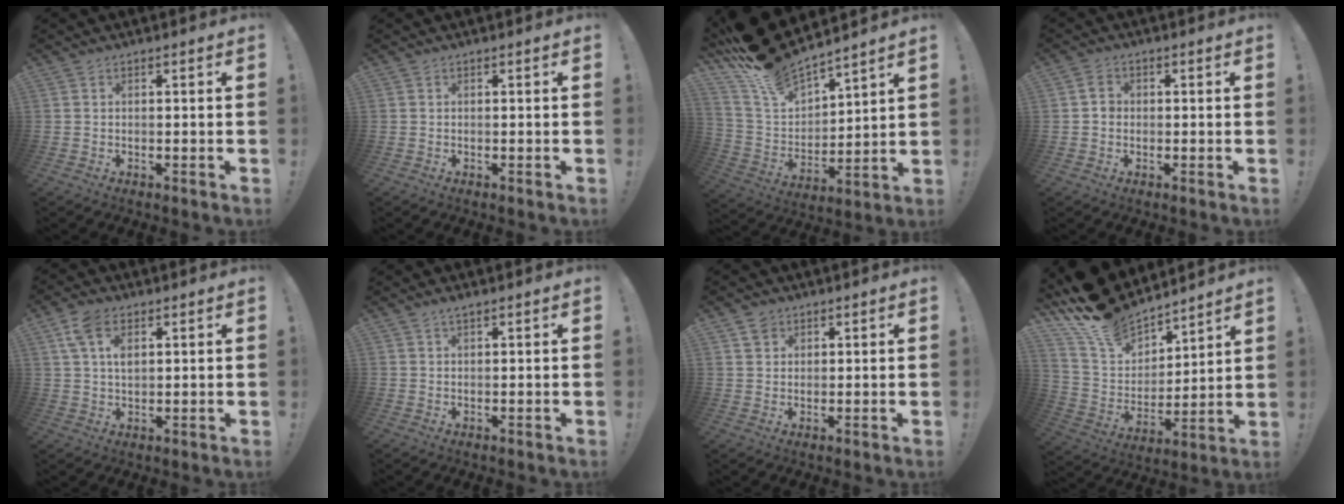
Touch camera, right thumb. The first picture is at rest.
{"total": 0.0}
{"total": 13.2, "force": [11.6, 4.3, 4.5], "torque": [-0.120, -0.096, 0.212]}
{"total": 2.9, "force": [-0.1, 2.4, 1.6], "torque": [-0.024, 0.006, -0.003]}
{"total": 7.6, "force": [3.1, 4.3, 5.4], "torque": [-0.106, -0.004, 0.058]}
{"total": 1.0, "force": [0.7, 0.0, 0.7], "torque": [-0.012, 0.001, 0.012]}
{"total": 3.2, "force": [2.2, 2.3, 0.5], "torque": [-0.001, -0.011, 0.038]}
{"total": 15.9, "force": [12.9, 7.6, 5.4], "torque": [-0.121, -0.097, 0.241]}